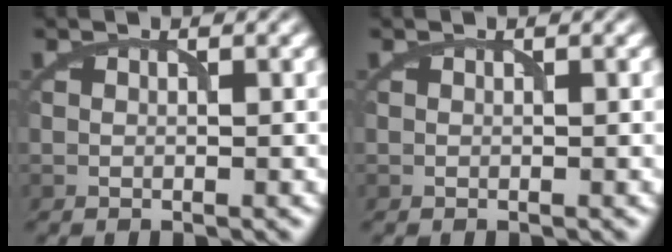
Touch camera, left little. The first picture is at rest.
{"total": 0.0}